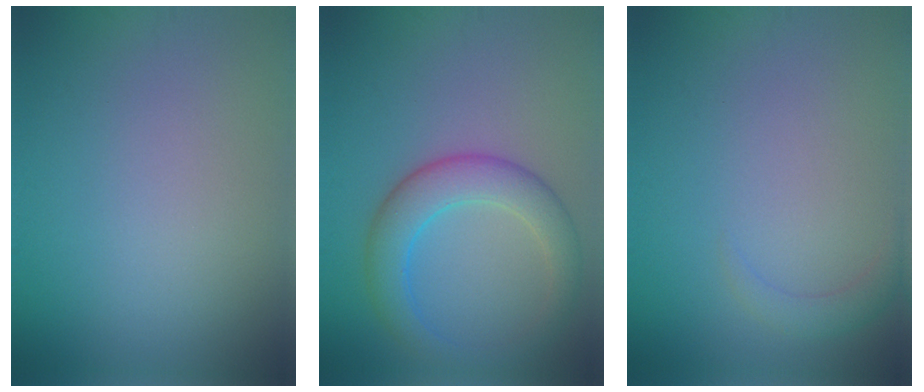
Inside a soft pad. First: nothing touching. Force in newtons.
{"total": 5.1, "press": 5.1, "slide": 0.1}
{"total": 1.5, "press": 1.4, "slide": 0.2}